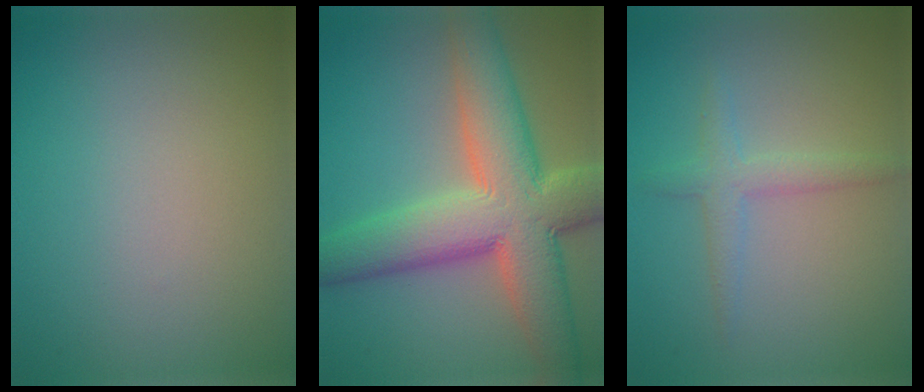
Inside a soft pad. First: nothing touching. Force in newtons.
{"total": 11.5, "press": 11.4, "slide": 1.1}
{"total": 2.2, "press": 2.2, "slide": 0.0}